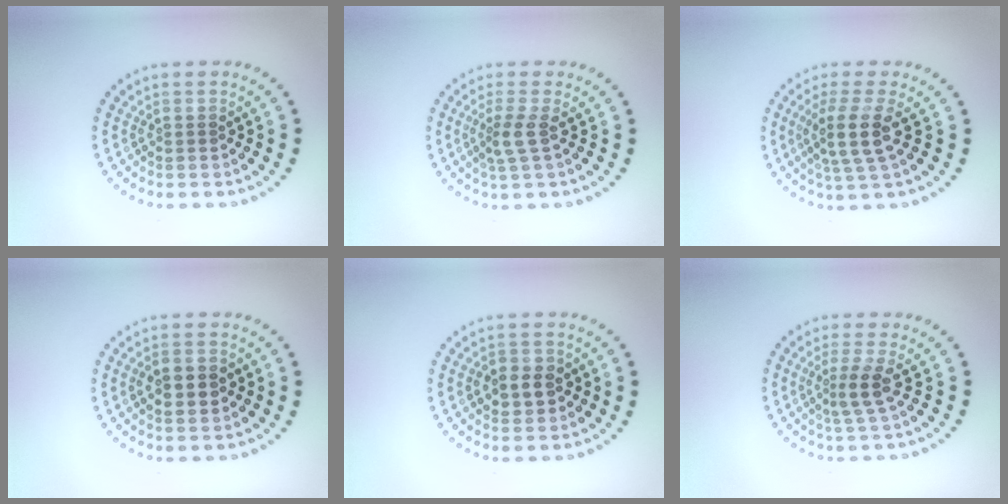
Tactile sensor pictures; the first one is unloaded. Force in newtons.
{"total": 2.0, "press": 1.6, "slide": 1.2}
{"total": 3.7, "press": 3.0, "slide": 2.2}
{"total": 2.6, "press": 2.6, "slide": 0.1}
{"total": 2.6, "press": 2.6, "slide": 0.6}
{"total": 2.4, "press": 1.7, "slide": 1.7}